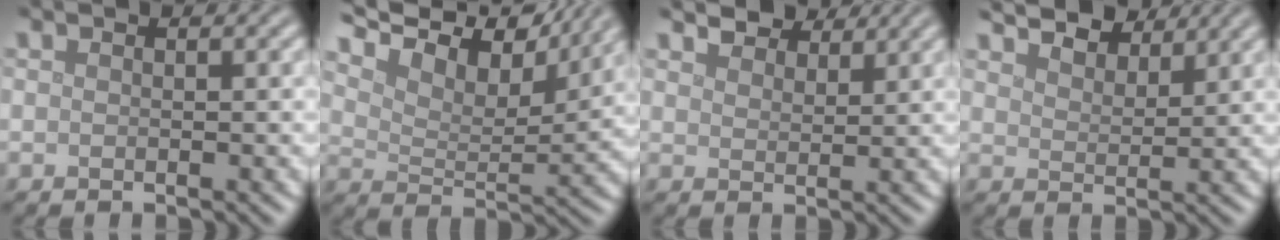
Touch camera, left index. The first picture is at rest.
{"total": 11.3, "force": [9.5, 3.4, 5.0], "torque": [-0.113, 0.014, 0.134]}
{"total": 3.9, "force": [3.6, 1.1, 1.1], "torque": [-0.026, 0.002, 0.062]}
{"total": 6.2, "force": [5.4, 1.9, 2.2], "torque": [-0.045, 0.005, 0.080]}